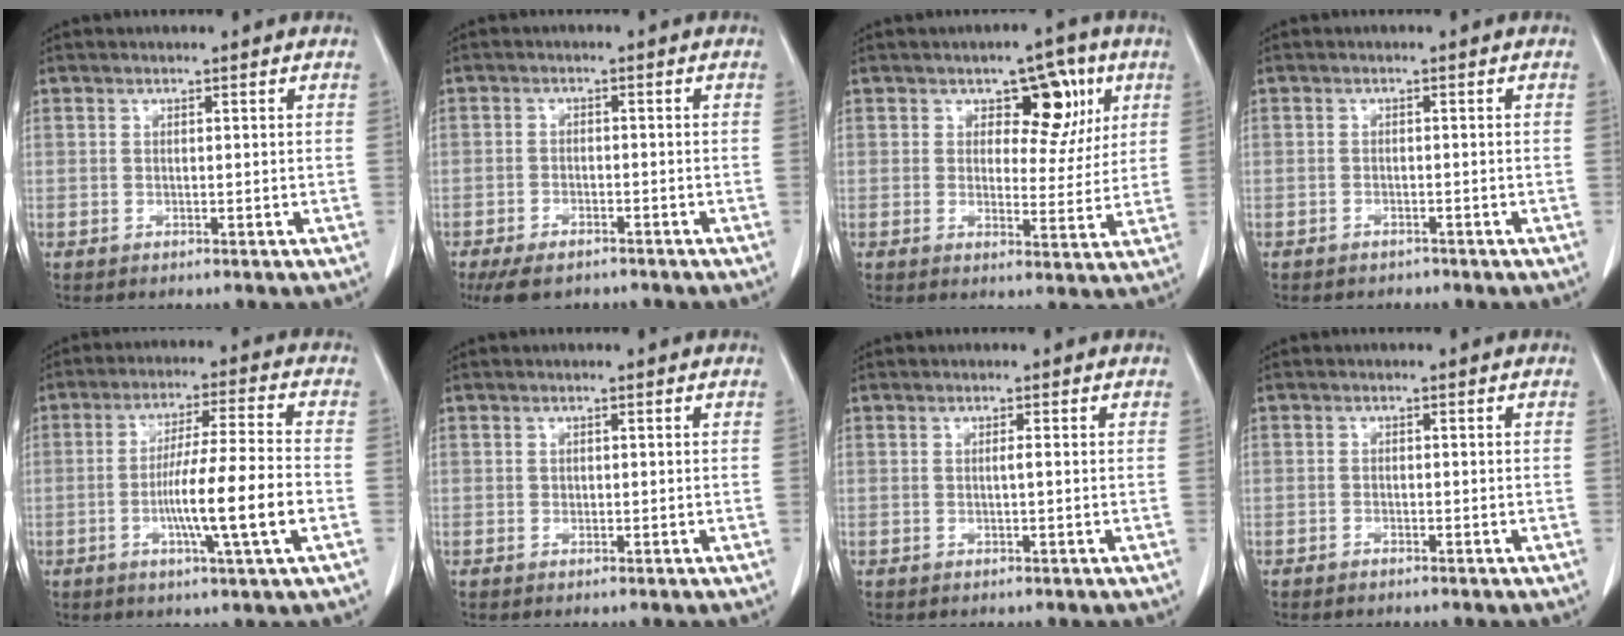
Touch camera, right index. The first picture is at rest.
{"total": 7.1, "force": [-5.5, 3.2, 3.2], "torque": [-0.051, -0.005, -0.085]}
{"total": 7.8, "force": [3.3, 4.5, 5.4], "torque": [-0.052, 0.013, 0.045]}
{"total": 1.5, "force": [-1.2, 0.8, 0.1], "torque": [-0.007, 0.002, -0.019]}
{"total": 11.5, "force": [-2.9, -0.6, 11.1], "torque": [-0.196, -0.002, -0.053]}
{"total": 0.0}
{"total": 0.6, "force": [0.0, -0.1, 0.5], "torque": [-0.007, 0.000, 0.000]}
{"total": 0.7, "force": [-0.7, 0.2, 0.2], "torque": [-0.006, 0.000, -0.012]}